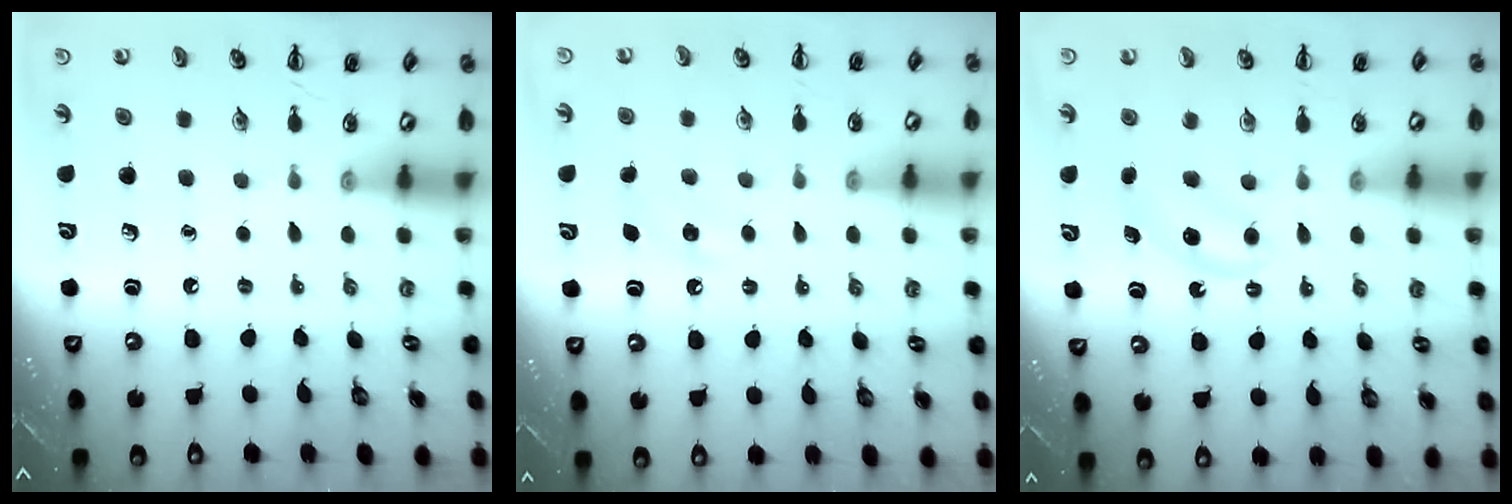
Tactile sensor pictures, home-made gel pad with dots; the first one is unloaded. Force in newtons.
{"total": 6.4, "press": 6.2, "slide": 1.6}
{"total": 5.6, "press": 5.4, "slide": 1.5}